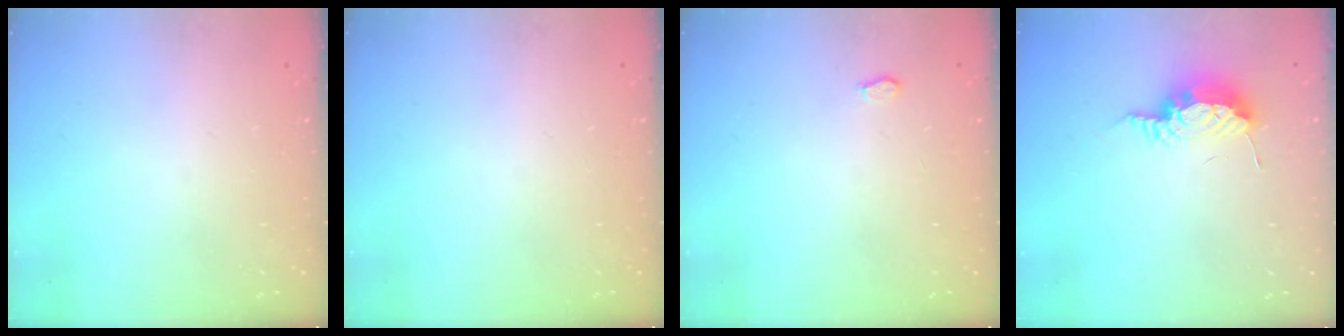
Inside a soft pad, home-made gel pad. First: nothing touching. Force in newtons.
{"total": 0.0}
{"total": 2.6, "press": 2.5, "slide": 0.4}
{"total": 8.4, "press": 8.4, "slide": 0.9}